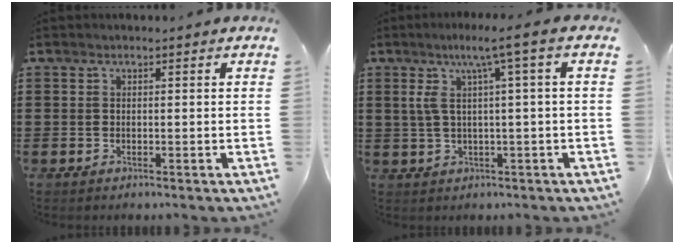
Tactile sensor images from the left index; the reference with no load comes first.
{"total": 6.6, "force": [1.8, -0.1, 6.3], "torque": [-0.134, 0.000, 0.020]}